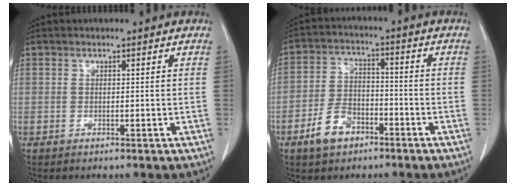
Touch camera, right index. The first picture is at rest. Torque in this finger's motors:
{"motor_torque": [-0.03, 0.02, -0.20, -0.10]}